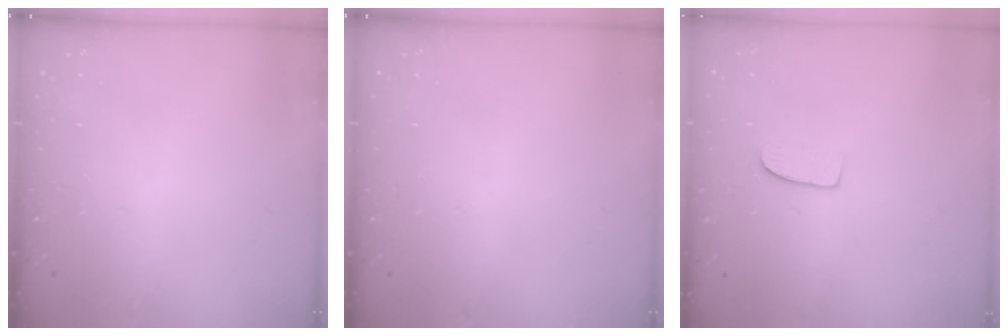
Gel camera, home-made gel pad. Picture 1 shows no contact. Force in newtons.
{"total": 0.0}
{"total": 7.0, "press": 7.0, "slide": 0.4}